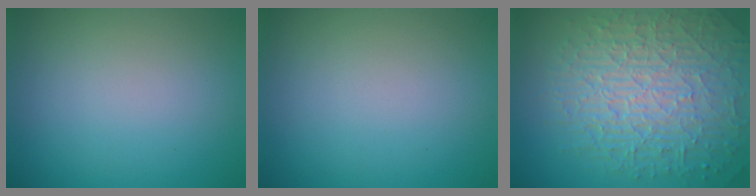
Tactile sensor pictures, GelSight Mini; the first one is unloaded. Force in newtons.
{"total": 0.0}
{"total": 9.9, "press": 6.5, "slide": 7.5}